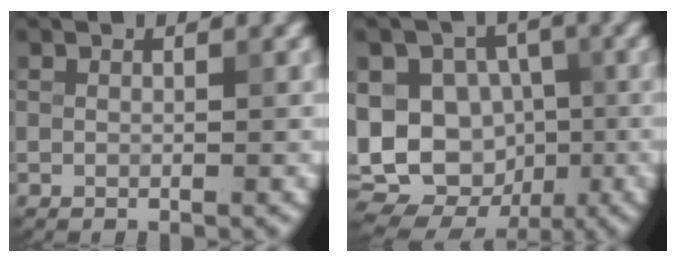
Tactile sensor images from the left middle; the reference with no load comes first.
{"total": 15.2, "force": [-1.9, 13.3, 7.2], "torque": [-0.149, 0.017, -0.036]}